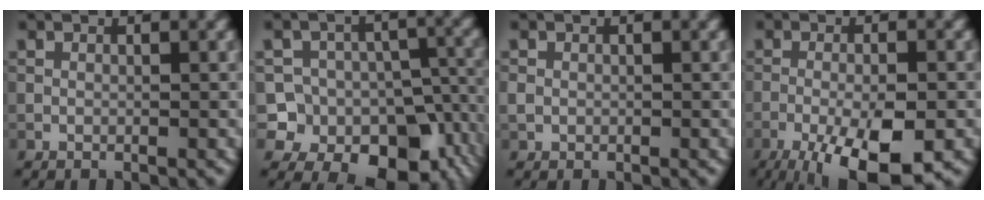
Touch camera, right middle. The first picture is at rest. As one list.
[{"total": 12.6, "force": [-6.4, 9.8, 4.8], "torque": [-0.065, -0.010, -0.106]}, {"total": 0.8, "force": [0.0, 0.8, 0.3], "torque": [-0.005, -0.001, -0.002]}, {"total": 9.5, "force": [-4.9, 2.8, 7.6], "torque": [-0.136, -0.018, -0.080]}]